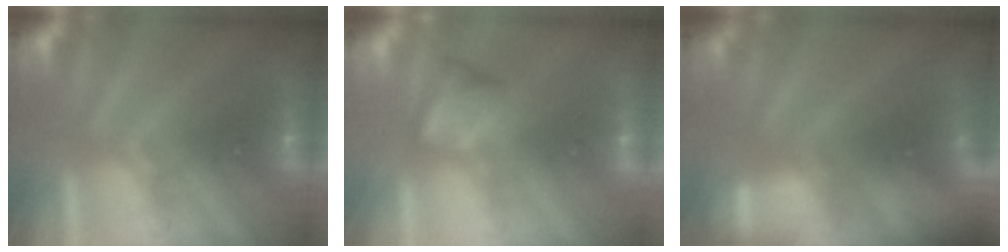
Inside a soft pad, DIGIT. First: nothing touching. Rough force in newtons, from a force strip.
{"total": 4.6}
{"total": 5.9}